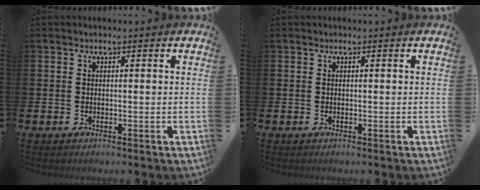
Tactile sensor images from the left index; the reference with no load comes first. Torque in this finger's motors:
{"motor_torque": [0.00, 0.00, 0.00, 0.00]}